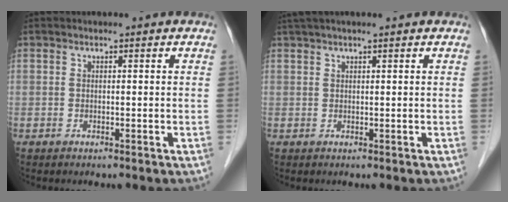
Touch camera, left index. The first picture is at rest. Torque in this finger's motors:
{"motor_torque": [0.82, -0.88, 0.20, 0.05]}